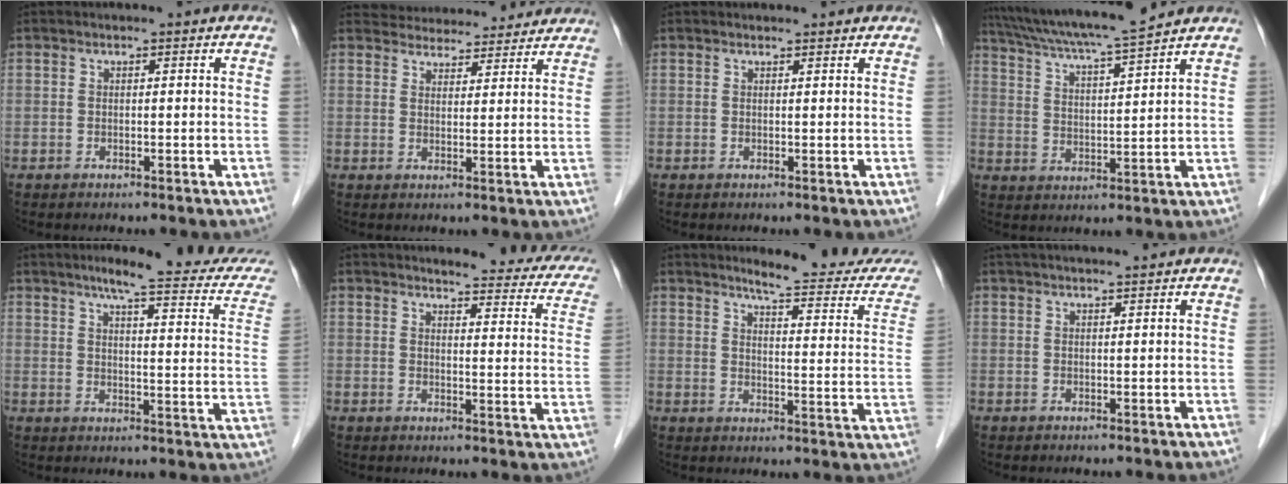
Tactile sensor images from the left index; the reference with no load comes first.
{"total": 15.7, "force": [14.8, 4.2, 3.0], "torque": [-0.033, 0.026, 0.194]}
{"total": 2.5, "force": [2.3, 0.8, 0.4], "torque": [0.003, 0.012, 0.029]}
{"total": 14.2, "force": [12.7, -0.1, 6.4], "torque": [-0.114, 0.014, 0.211]}
{"total": 18.9, "force": [16.4, 1.6, 9.3], "torque": [-0.099, -0.033, 0.188]}
{"total": 15.0, "force": [13.5, 3.0, 5.9], "torque": [-0.038, -0.042, 0.127]}
{"total": 16.2, "force": [15.2, 1.2, 5.4], "torque": [-0.054, -0.075, 0.170]}
{"total": 8.0, "force": [6.9, 1.3, 3.9], "torque": [-0.051, 0.030, 0.105]}